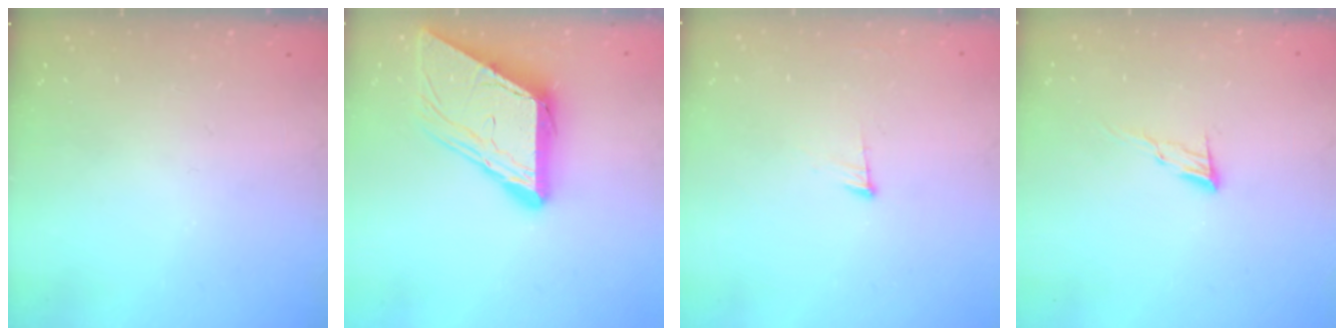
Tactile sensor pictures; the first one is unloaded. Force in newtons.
{"total": 12.0, "press": 12.0, "slide": 1.2}
{"total": 6.5, "press": 6.4, "slide": 1.4}
{"total": 6.1, "press": 6.1, "slide": 0.6}